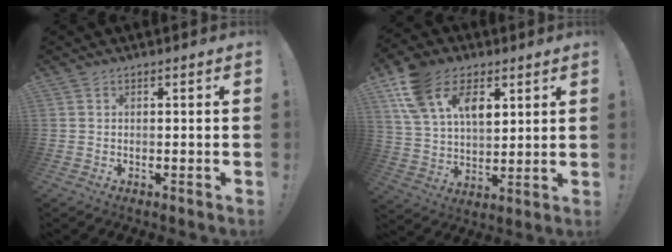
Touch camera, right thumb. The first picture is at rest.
{"total": 17.4, "force": [8.8, 11.2, 10.0], "torque": [-0.190, -0.034, 0.165]}